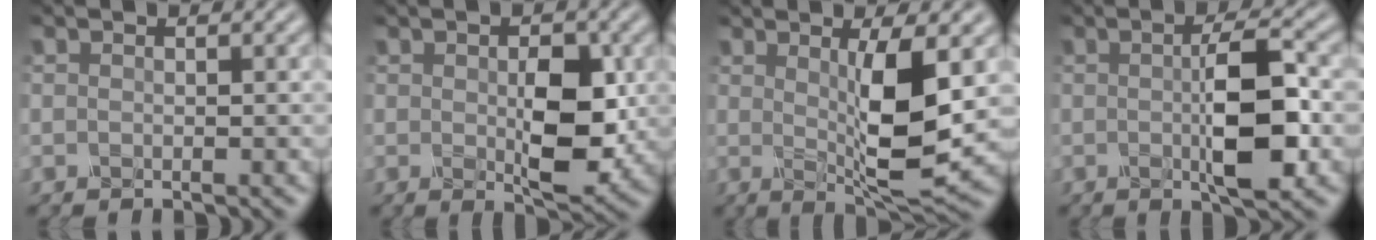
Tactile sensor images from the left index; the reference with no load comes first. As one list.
[{"total": 5.2, "force": [-0.2, 2.3, 4.6], "torque": [-0.077, -0.001, 0.003]}, {"total": 6.2, "force": [0.6, 1.0, 6.0], "torque": [-0.102, -0.008, 0.019]}, {"total": 6.1, "force": [-0.4, 1.2, 6.0], "torque": [-0.103, 0.008, -0.006]}]